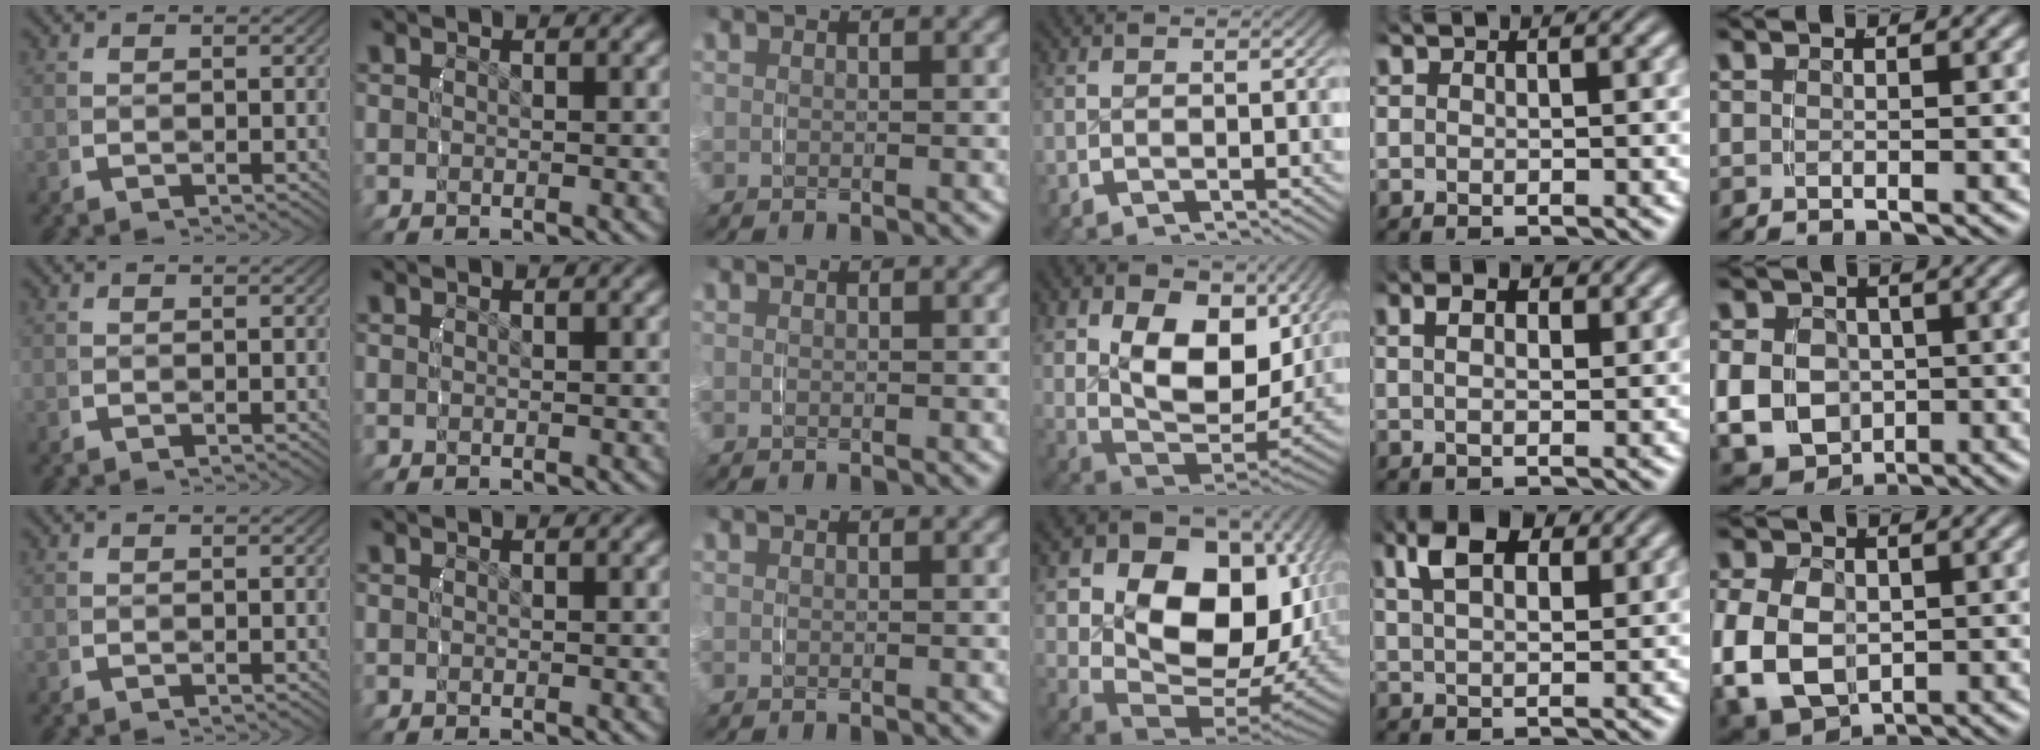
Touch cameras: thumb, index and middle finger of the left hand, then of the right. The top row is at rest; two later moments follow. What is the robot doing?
{"motion": "grasp_and_lifting", "object": "towel"}